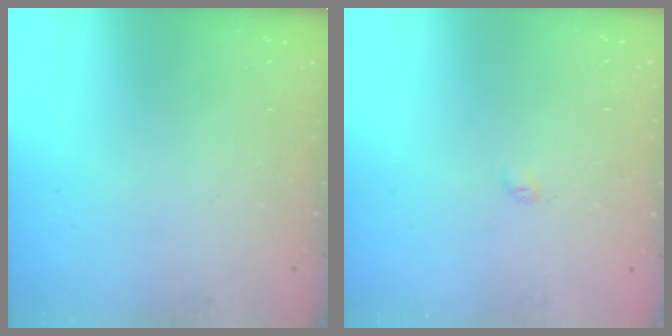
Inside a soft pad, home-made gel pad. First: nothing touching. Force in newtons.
{"total": 2.3, "press": 2.3, "slide": 0.3}